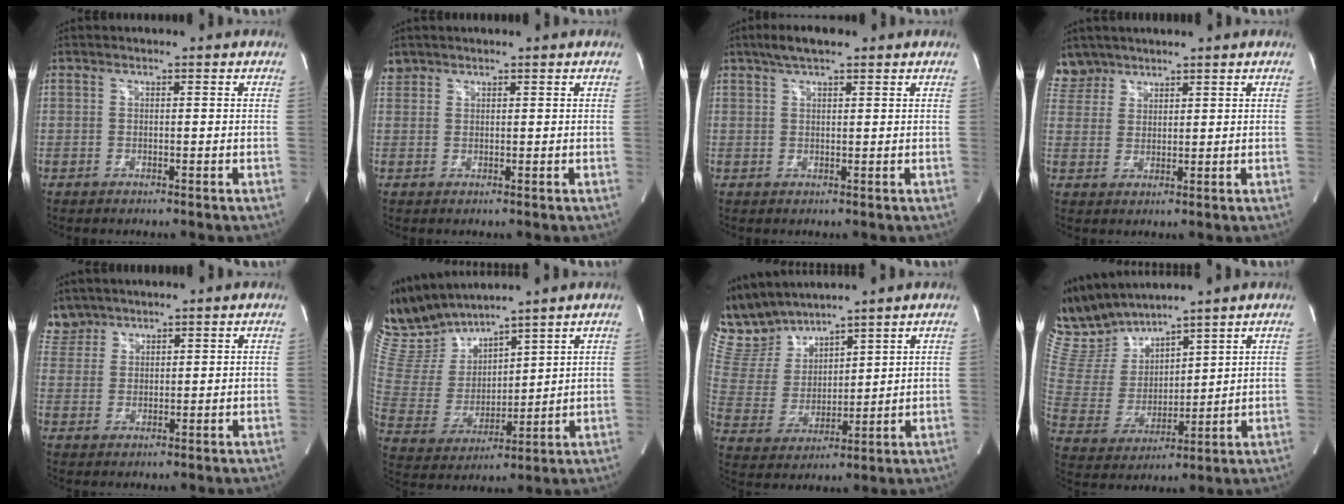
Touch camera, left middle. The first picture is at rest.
{"total": 1.8, "force": [1.5, 0.9, -0.2], "torque": [0.004, 0.012, 0.028]}
{"total": 4.4, "force": [3.2, 1.2, 2.9], "torque": [-0.059, 0.016, 0.055]}
{"total": 4.3, "force": [3.8, 2.1, -0.4], "torque": [0.011, 0.008, 0.079]}
{"total": 4.2, "force": [3.7, 1.8, -0.3], "torque": [0.008, 0.009, 0.080]}
{"total": 12.7, "force": [12.0, 2.4, 3.5], "torque": [-0.092, 0.008, 0.258]}
{"total": 10.7, "force": [10.1, 2.5, 2.4], "torque": [-0.075, 0.016, 0.219]}
{"total": 12.0, "force": [11.4, 2.2, 2.9], "torque": [-0.084, 0.011, 0.247]}